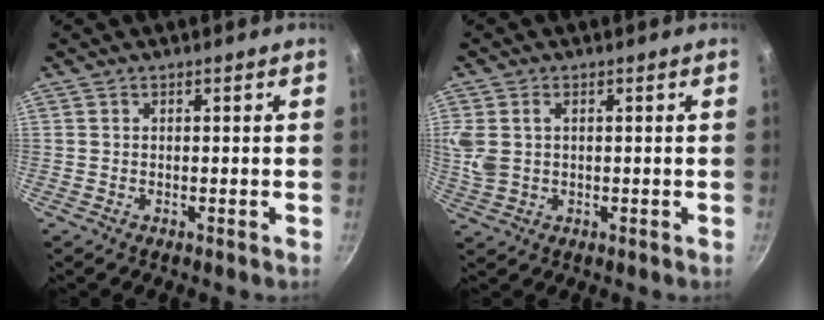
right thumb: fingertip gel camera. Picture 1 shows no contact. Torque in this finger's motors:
{"motor_torque": [0.41, -0.09, 0.42, 0.68, 0.11]}